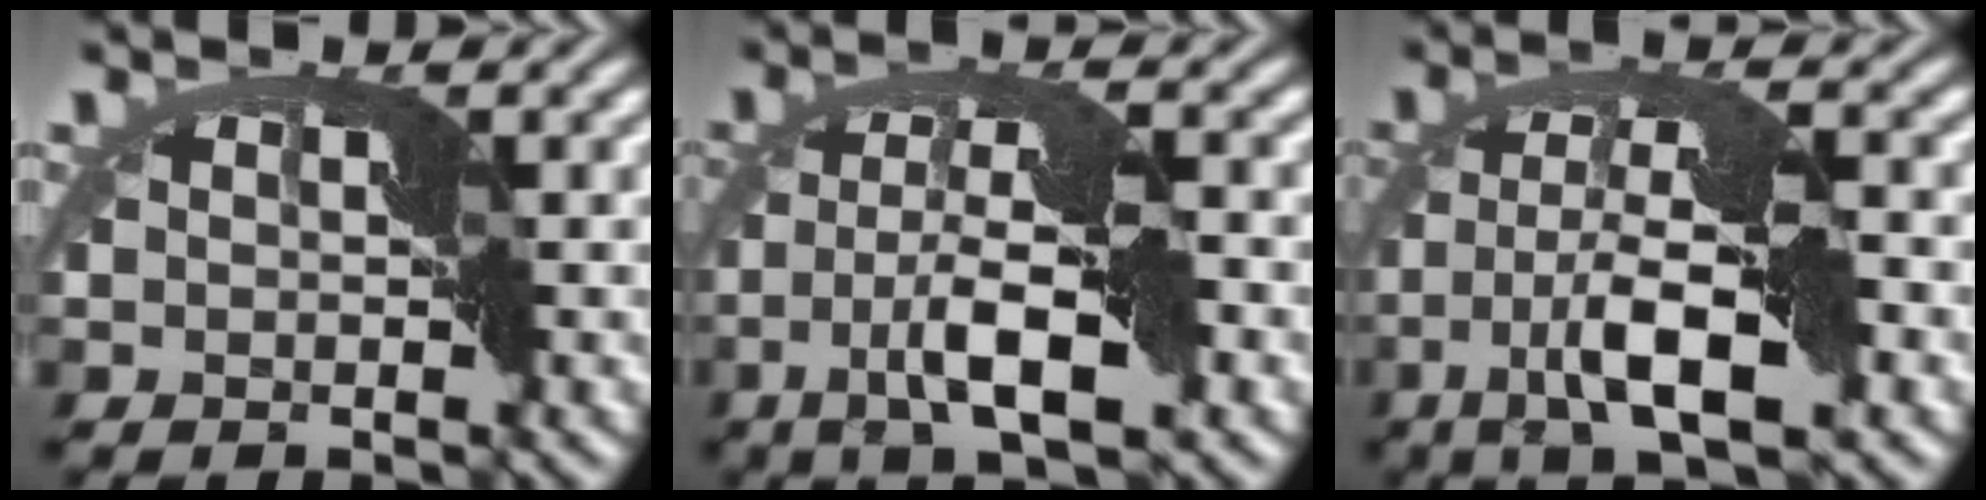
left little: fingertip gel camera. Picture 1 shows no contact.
{"total": 5.8, "force": [-2.0, 1.3, 5.3], "torque": [-0.110, 0.008, -0.038]}
{"total": 6.5, "force": [-2.4, 1.4, 5.9], "torque": [-0.123, 0.011, -0.049]}